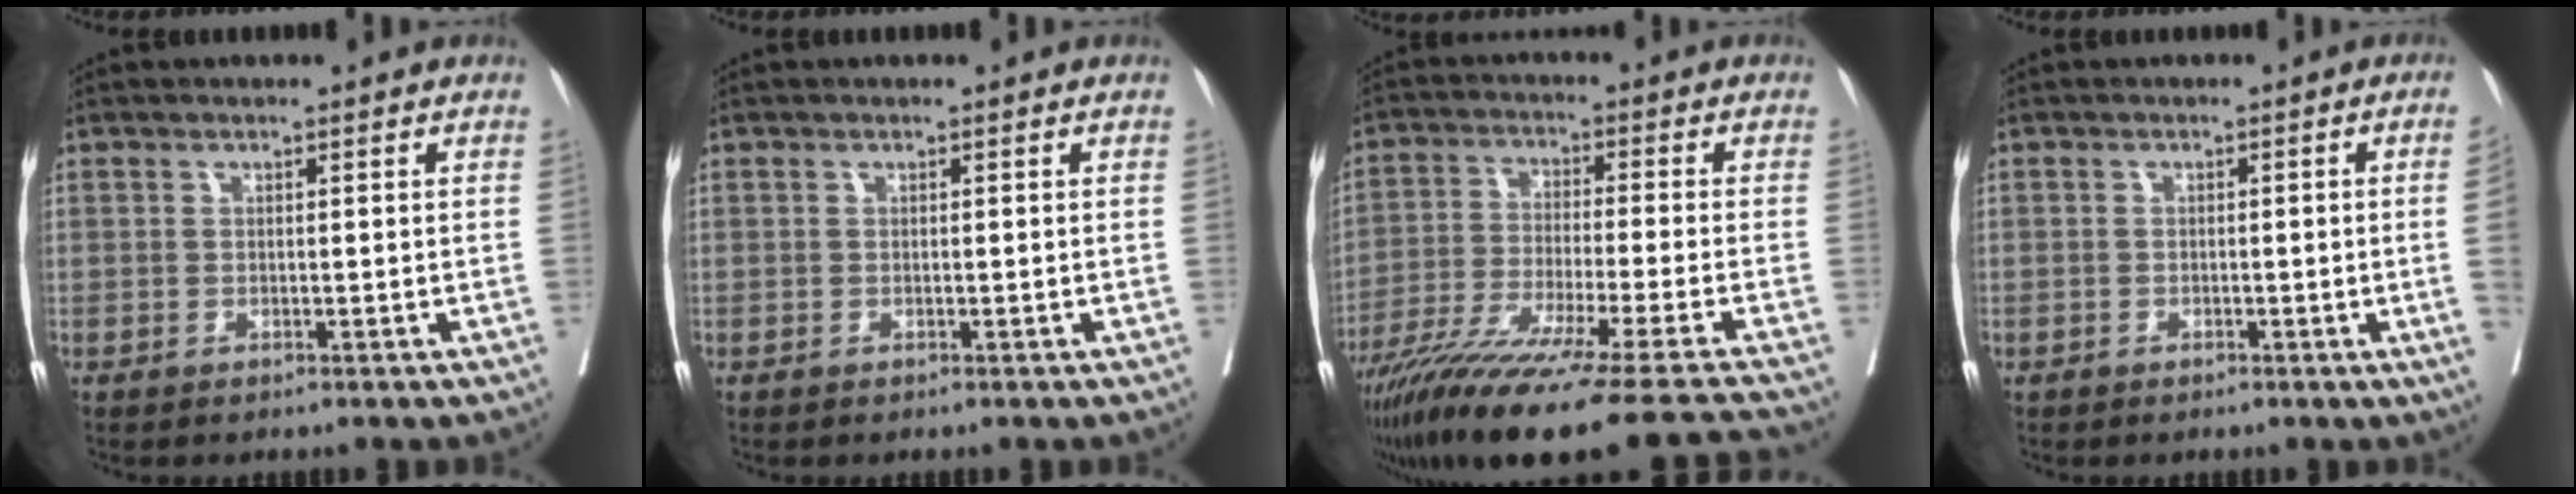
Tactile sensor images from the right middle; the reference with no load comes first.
{"total": 0.0}
{"total": 22.1, "force": [-18.2, -1.9, 12.4], "torque": [-0.176, -0.070, -0.295]}
{"total": 2.9, "force": [-0.6, -0.6, 2.7], "torque": [-0.035, 0.001, -0.008]}